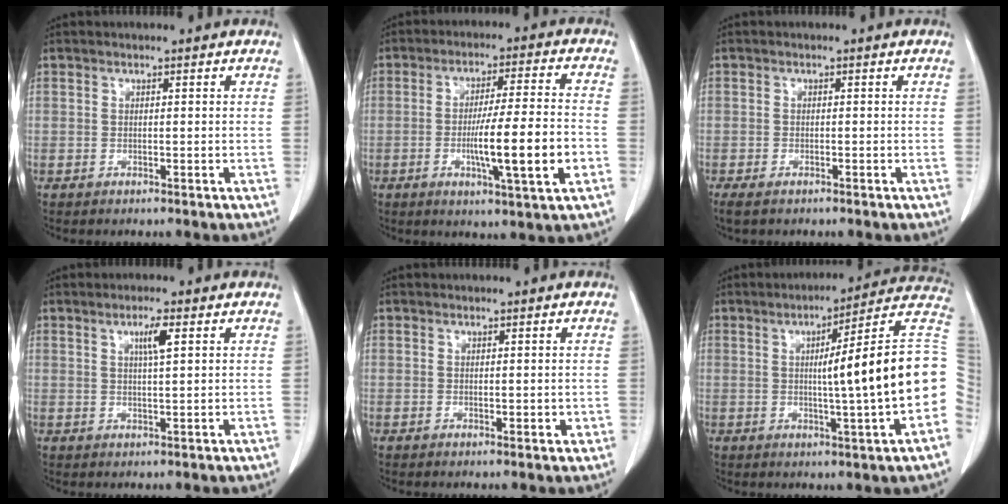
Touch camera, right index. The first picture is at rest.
{"total": 12.8, "force": [-3.2, 0.0, 12.3], "torque": [-0.206, -0.008, -0.054]}
{"total": 2.5, "force": [-1.9, 0.9, 1.3], "torque": [-0.026, -0.007, -0.027]}
{"total": 3.1, "force": [1.2, 0.1, 2.8], "torque": [-0.049, -0.001, 0.020]}
{"total": 1.3, "force": [0.1, 0.7, 1.1], "torque": [-0.015, -0.004, 0.007]}
{"total": 17.4, "force": [-0.7, -0.8, 17.4], "torque": [-0.188, 0.025, -0.017]}